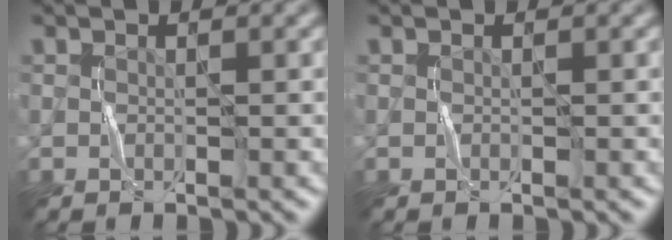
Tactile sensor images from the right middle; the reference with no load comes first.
{"total": 0.0}